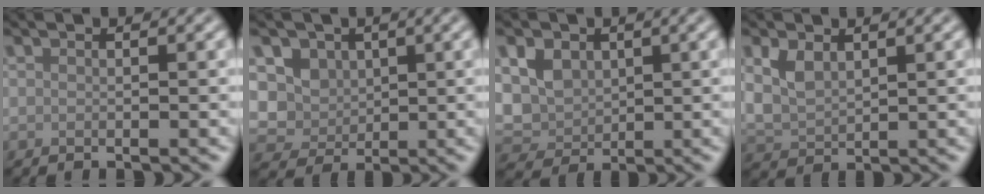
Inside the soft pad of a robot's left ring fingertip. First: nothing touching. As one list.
[{"total": 4.8, "force": [1.1, 4.1, 2.3], "torque": [-0.038, 0.007, 0.004]}, {"total": 4.8, "force": [1.1, 3.9, 2.7], "torque": [-0.058, 0.000, 0.017]}, {"total": 2.7, "force": [1.3, 1.7, 1.7], "torque": [-0.040, -0.002, 0.030]}]